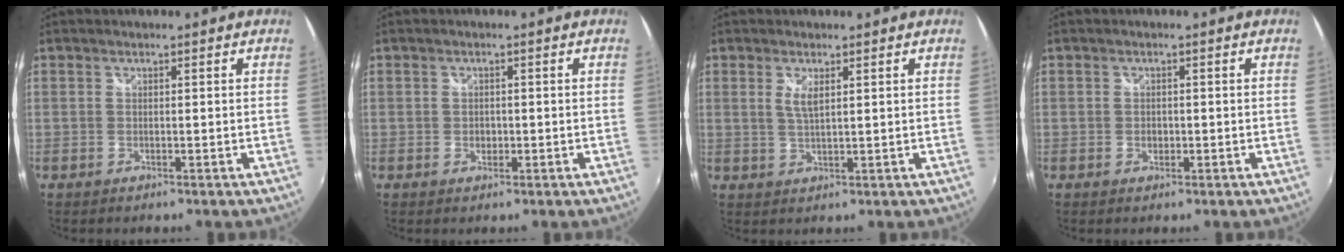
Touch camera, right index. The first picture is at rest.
{"total": 1.5, "force": [-0.4, 1.3, 0.7], "torque": [-0.010, 0.000, -0.007]}
{"total": 2.8, "force": [1.0, 0.8, 2.4], "torque": [-0.046, -0.003, 0.017]}
{"total": 1.3, "force": [-0.4, 1.1, 0.6], "torque": [-0.010, 0.000, -0.007]}